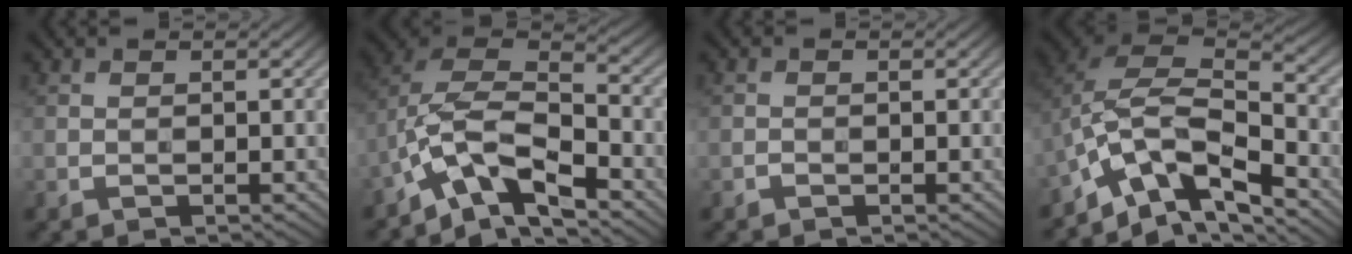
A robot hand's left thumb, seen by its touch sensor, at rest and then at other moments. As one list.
[{"total": 10.6, "force": [-6.7, 4.4, 7.0], "torque": [-0.132, 0.001, -0.143]}, {"total": 0.5, "force": [-0.4, 0.3, 0.1], "torque": [-0.001, -0.002, -0.008]}, {"total": 11.3, "force": [-7.0, 5.2, 7.2], "torque": [-0.140, -0.003, -0.143]}]